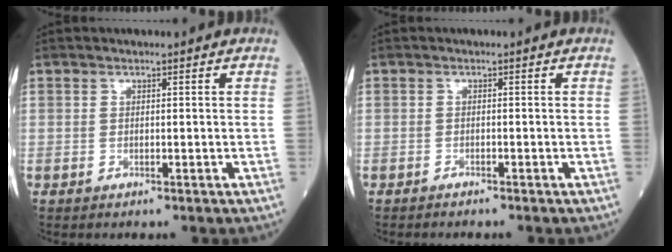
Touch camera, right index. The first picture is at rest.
{"total": 1.0, "force": [-1.0, 0.0, 0.3], "torque": [-0.009, -0.001, -0.014]}